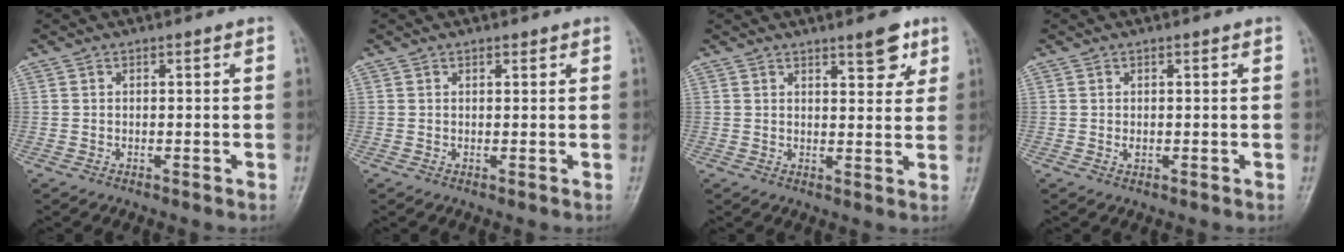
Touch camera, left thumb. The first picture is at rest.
{"total": 0.9, "force": [0.7, 0.4, 0.4], "torque": [-0.003, -0.005, 0.008]}
{"total": 5.4, "force": [3.5, 2.0, 3.6], "torque": [-0.031, -0.020, 0.044]}
{"total": 1.0, "force": [0.3, 0.6, 0.7], "torque": [-0.010, -0.003, 0.007]}